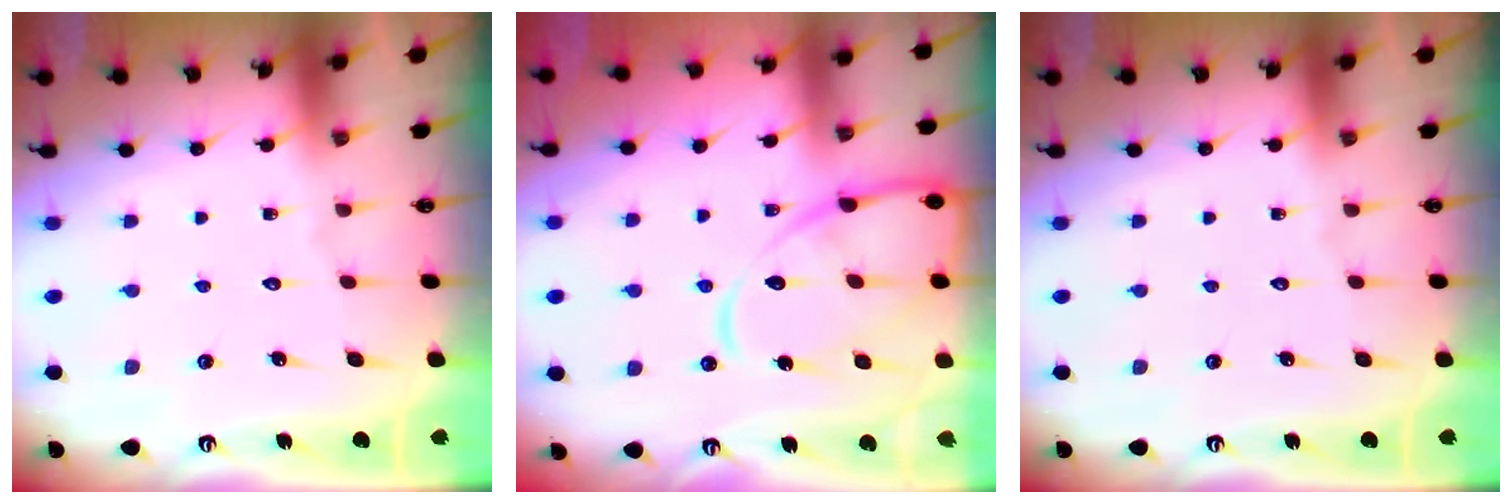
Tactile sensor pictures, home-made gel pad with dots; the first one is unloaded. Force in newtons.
{"total": 14.1, "press": 14.1, "slide": 1.3}
{"total": 0.0}